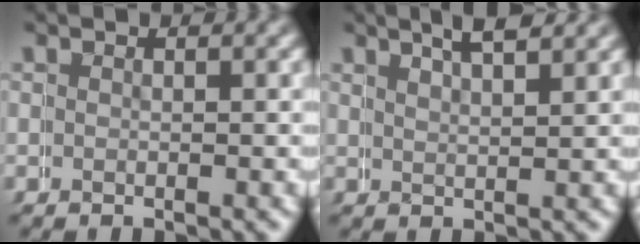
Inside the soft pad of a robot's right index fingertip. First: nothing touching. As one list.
[{"total": 3.1, "force": [2.8, -0.8, 0.9], "torque": [-0.005, 0.011, 0.049]}]